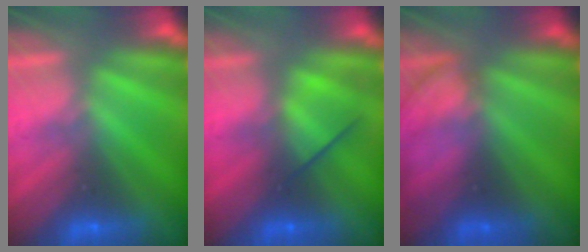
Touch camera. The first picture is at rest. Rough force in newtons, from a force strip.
{"total": 2.8}
{"total": 2.3}